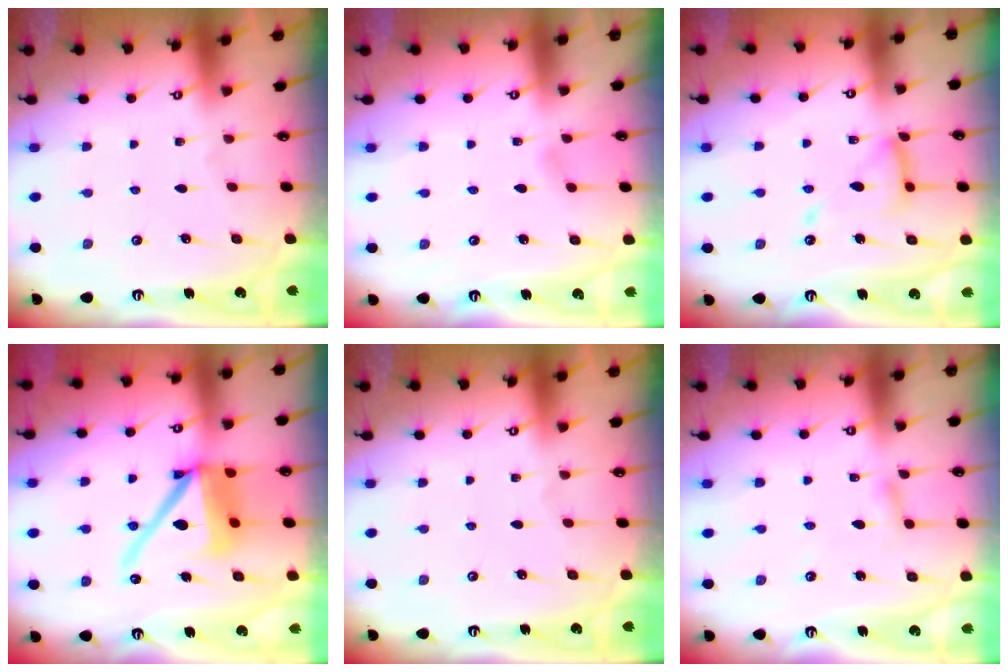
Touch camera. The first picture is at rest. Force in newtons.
{"total": 2.5, "press": 2.5, "slide": 0.4}
{"total": 12.9, "press": 12.9, "slide": 1.2}
{"total": 15.5, "press": 15.4, "slide": 1.8}
{"total": 0.0}
{"total": 3.1, "press": 3.1, "slide": 0.3}